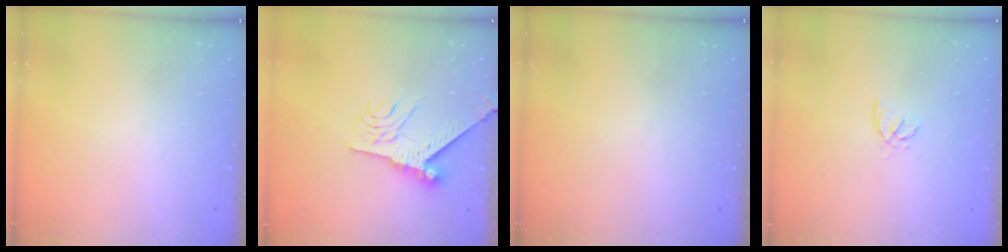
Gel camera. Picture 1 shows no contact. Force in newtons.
{"total": 9.3, "press": 9.2, "slide": 1.1}
{"total": 0.0}
{"total": 2.1, "press": 2.1, "slide": 0.6}